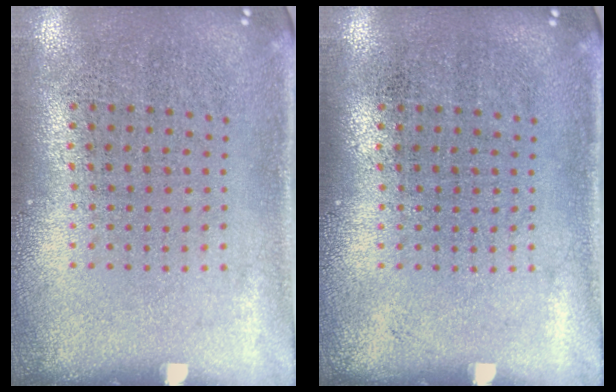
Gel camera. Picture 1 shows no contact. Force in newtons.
{"total": 0.0}